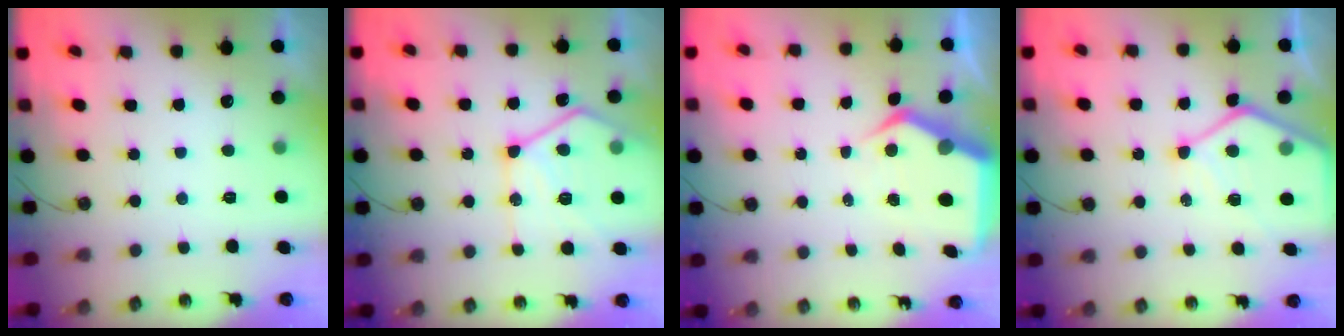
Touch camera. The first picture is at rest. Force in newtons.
{"total": 17.9, "press": 17.8, "slide": 2.0}
{"total": 7.9, "press": 7.8, "slide": 1.2}
{"total": 12.2, "press": 12.2, "slide": 1.2}